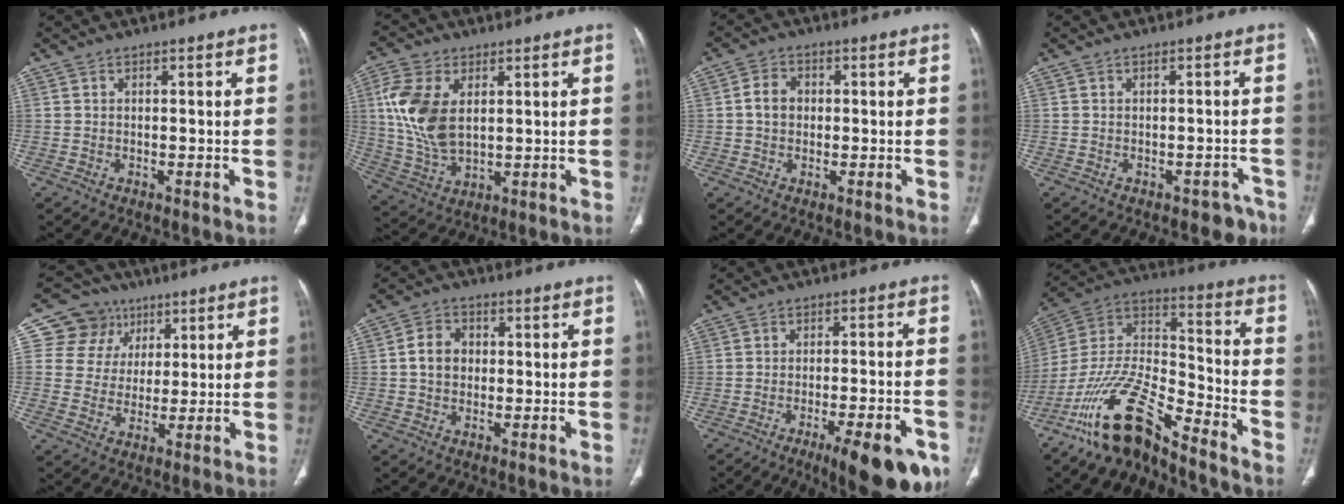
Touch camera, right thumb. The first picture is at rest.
{"total": 13.1, "force": [2.9, 7.7, 10.2], "torque": [-0.211, -0.007, 0.063]}
{"total": 4.1, "force": [0.1, 3.4, 2.4], "torque": [-0.035, 0.011, -0.003]}
{"total": 3.9, "force": [-3.0, 2.3, 1.0], "torque": [0.006, 0.025, -0.033]}
{"total": 10.4, "force": [4.4, 9.3, 1.6], "torque": [0.014, -0.010, 0.077]}
{"total": 5.4, "force": [0.2, 4.4, 3.1], "torque": [-0.044, 0.013, -0.002]}
{"total": 13.6, "force": [-7.4, 3.6, 10.8], "torque": [-0.110, 0.028, -0.099]}
{"total": 16.4, "force": [-12.6, 4.4, 9.5], "torque": [-0.176, 0.091, -0.241]}